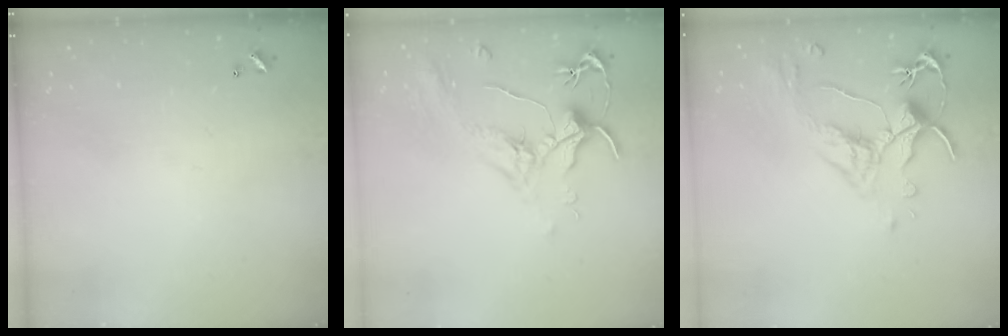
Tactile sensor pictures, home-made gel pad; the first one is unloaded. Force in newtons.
{"total": 2.0, "press": 1.8, "slide": 0.8}
{"total": 2.5, "press": 2.1, "slide": 1.4}